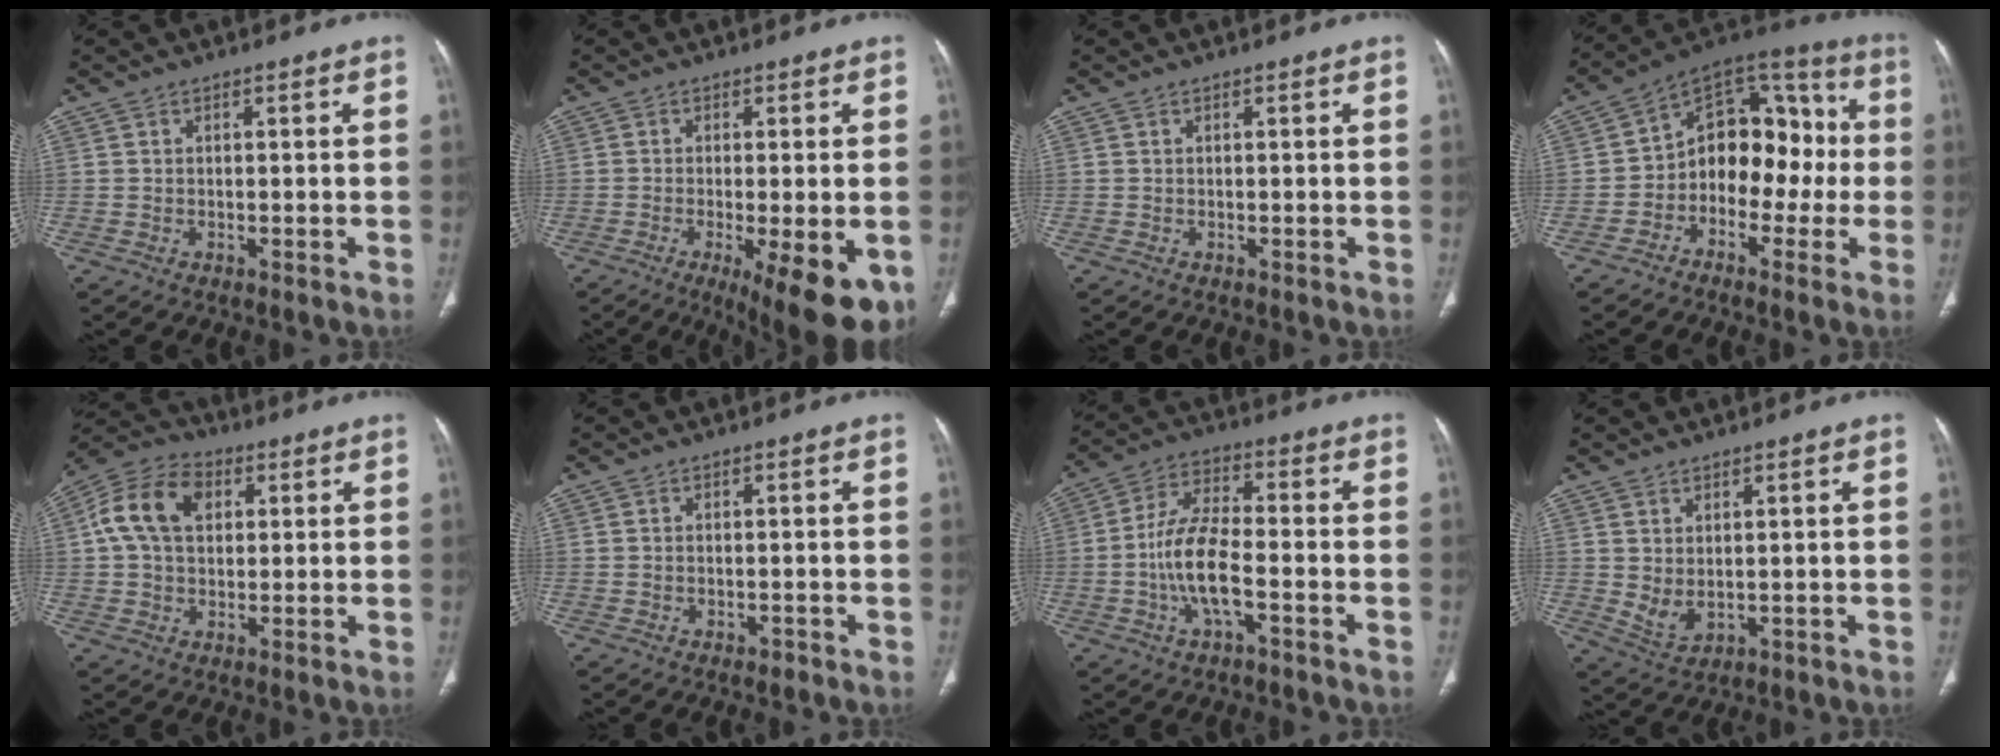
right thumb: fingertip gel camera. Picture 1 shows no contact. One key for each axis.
{"total": 13.1, "fx": -5.3, "fy": 3.9, "fz": 11.4, "tx": -0.128, "ty": -0.015, "tz": -0.068}
{"total": 0.0}
{"total": 15.7, "fx": -2.3, "fy": 10.9, "fz": 11.1, "tx": -0.105, "ty": 0.064, "tz": -0.052}
{"total": 11.8, "fx": 2.9, "fy": 8.0, "fz": 8.2, "tx": -0.144, "ty": 0.019, "tz": 0.044}
{"total": 0.7, "fx": -0.6, "fy": 0.3, "fz": 0.3, "tx": -0.008, "ty": 0.003, "tz": -0.006}
{"total": 10.7, "fx": -3.0, "fy": 4.0, "fz": 9.4, "tx": -0.193, "ty": 0.027, "tz": -0.061}
{"total": 3.7, "fx": 0.7, "fy": 1.9, "fz": 3.1, "tx": -0.059, "ty": -0.012, "tz": 0.027}